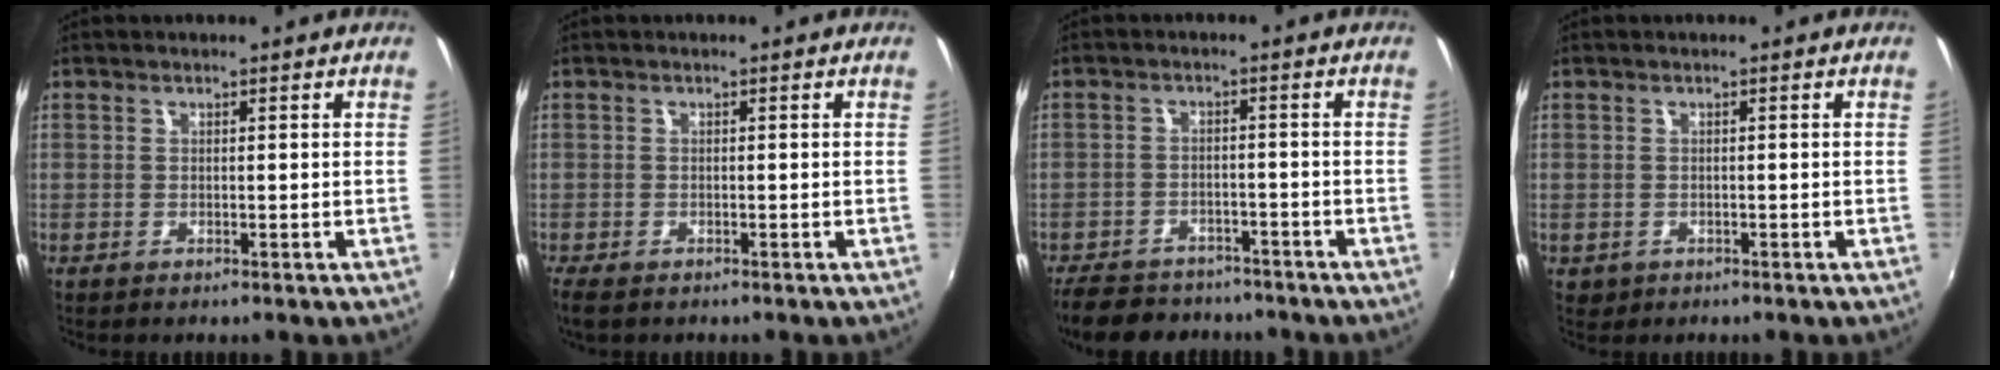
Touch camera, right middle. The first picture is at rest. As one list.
[{"total": 3.3, "force": [-2.4, 1.3, 1.9], "torque": [-0.041, -0.016, -0.040]}, {"total": 13.1, "force": [-10.9, 5.8, 4.6], "torque": [-0.118, -0.002, -0.160]}, {"total": 1.5, "force": [-0.4, 1.4, 0.5], "torque": [-0.013, -0.003, -0.004]}]